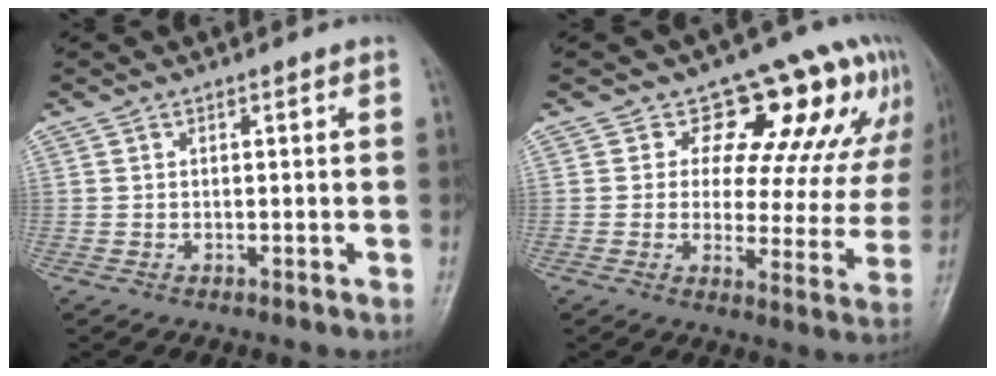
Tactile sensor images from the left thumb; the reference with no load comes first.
{"total": 15.3, "force": [9.5, 8.0, 9.0], "torque": [-0.052, -0.049, 0.105]}